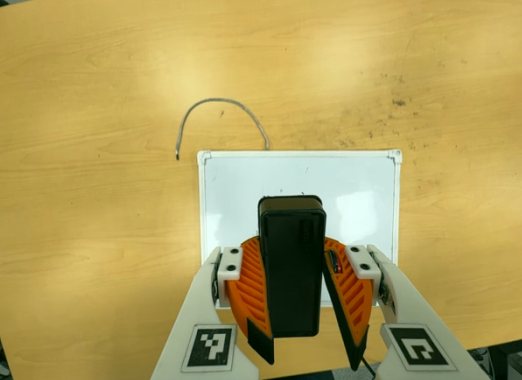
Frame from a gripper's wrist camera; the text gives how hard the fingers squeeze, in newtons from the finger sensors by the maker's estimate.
{"total": 9.2, "left": 9.4, "right": 9.1}